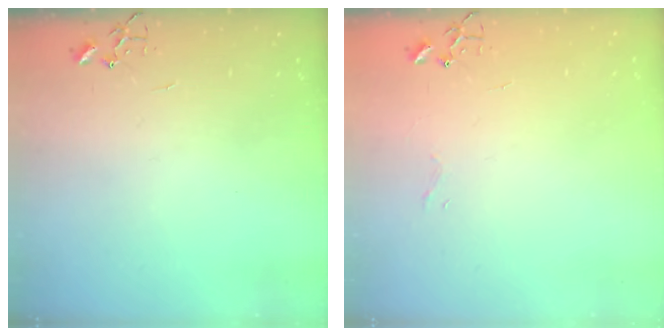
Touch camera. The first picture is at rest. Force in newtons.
{"total": 3.3, "press": 3.3, "slide": 0.3}